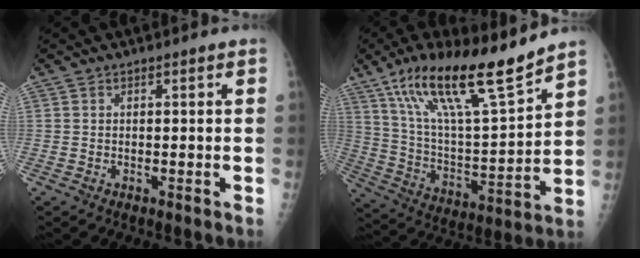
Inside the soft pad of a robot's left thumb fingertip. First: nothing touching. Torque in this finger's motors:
{"motor_torque": [0.35, 0.26, 1.52, -1.25, 0.30]}